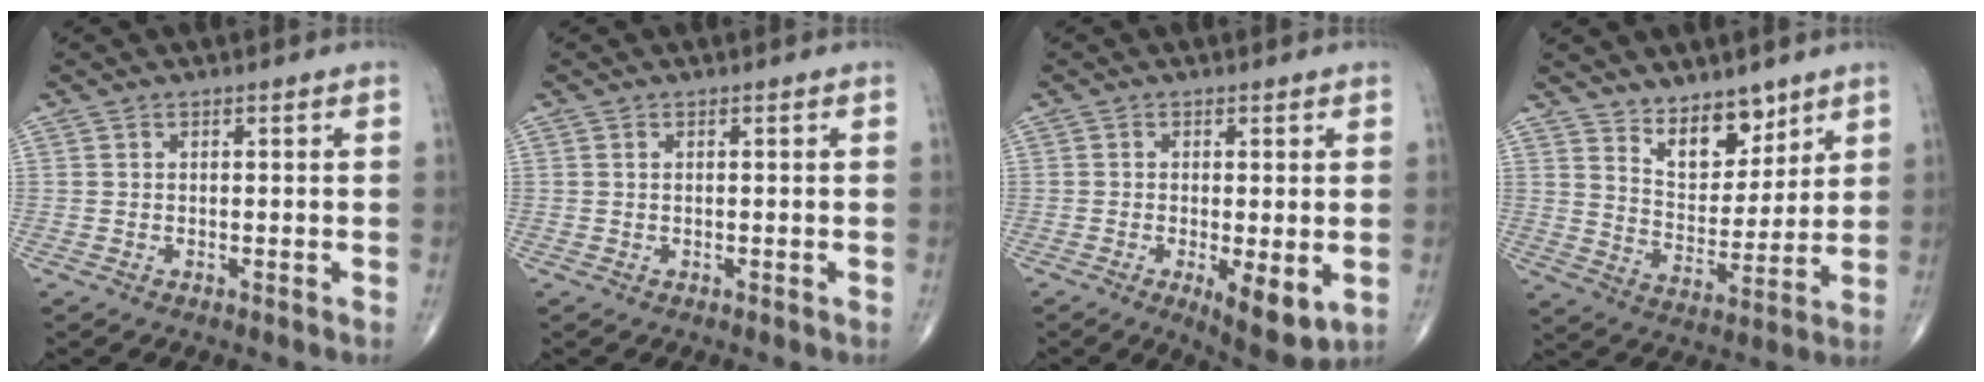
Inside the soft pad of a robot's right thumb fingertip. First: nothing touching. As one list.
[{"total": 0.0}, {"total": 7.9, "force": [-2.0, 2.6, 7.2], "torque": [-0.107, -0.022, -0.027]}, {"total": 9.8, "force": [7.2, 4.9, 4.7], "torque": [-0.042, -0.059, 0.132]}]